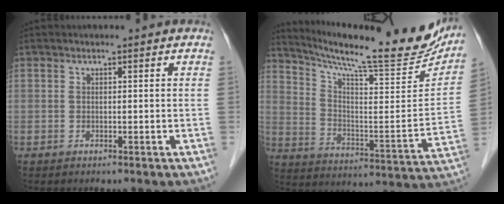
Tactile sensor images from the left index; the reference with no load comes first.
{"total": 24.8, "force": [22.2, 2.0, 10.9], "torque": [-0.178, -0.062, 0.309]}